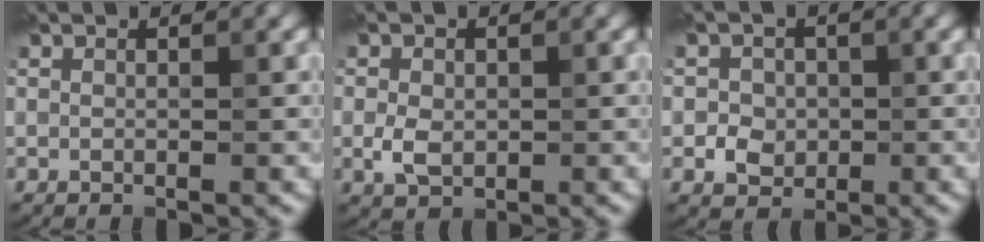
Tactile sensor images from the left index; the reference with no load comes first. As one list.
[{"total": 2.4, "force": [-0.3, 1.8, 1.6], "torque": [-0.030, -0.004, -0.006]}, {"total": 2.4, "force": [-0.4, 2.2, 0.9], "torque": [-0.002, -0.004, -0.012]}]